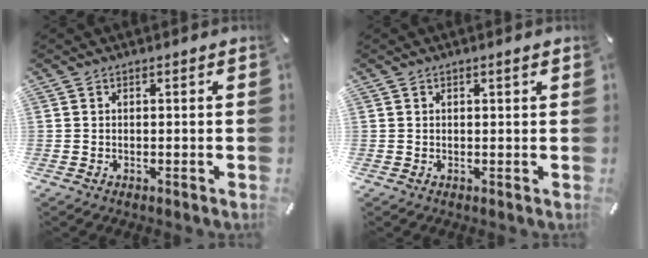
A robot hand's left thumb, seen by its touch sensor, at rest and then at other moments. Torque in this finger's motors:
{"motor_torque": [0.27, 0.15, -0.49, -0.07, -0.01]}